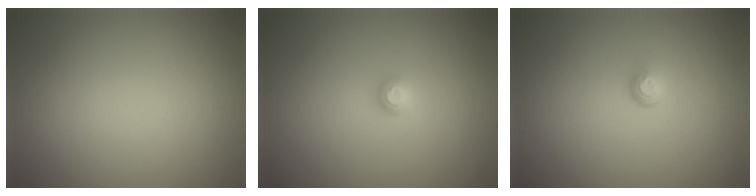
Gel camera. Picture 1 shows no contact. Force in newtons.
{"total": 1.1, "press": 1.1, "slide": 0.1}
{"total": 1.0, "press": 0.6, "slide": 0.8}